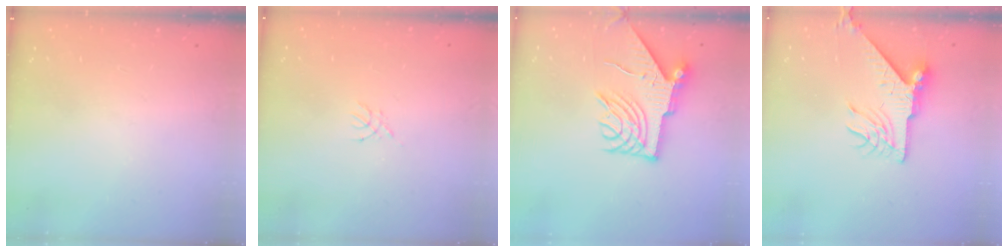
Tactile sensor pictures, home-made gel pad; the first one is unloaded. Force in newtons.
{"total": 1.4, "press": 1.4, "slide": 0.3}
{"total": 9.5, "press": 9.4, "slide": 0.9}
{"total": 9.9, "press": 9.8, "slide": 1.1}